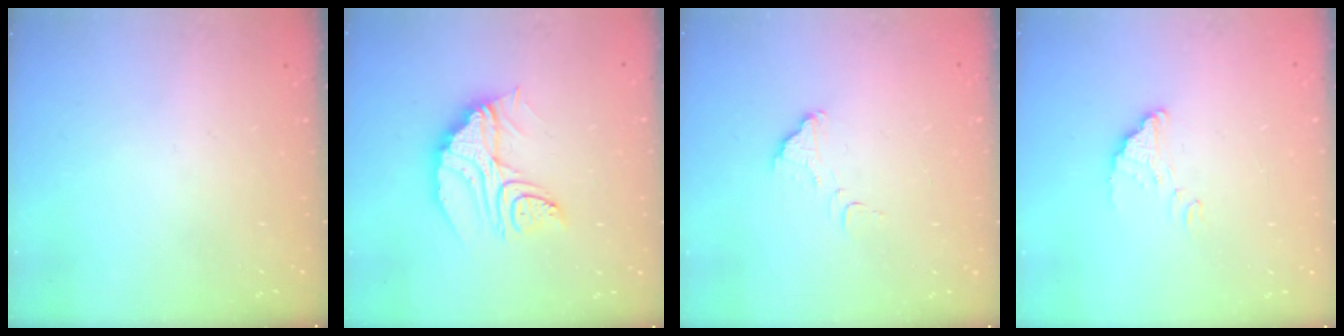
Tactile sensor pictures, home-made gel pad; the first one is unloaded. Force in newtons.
{"total": 13.1, "press": 13.1, "slide": 1.1}
{"total": 2.9, "press": 2.9, "slide": 0.1}
{"total": 1.8, "press": 1.8, "slide": 0.0}